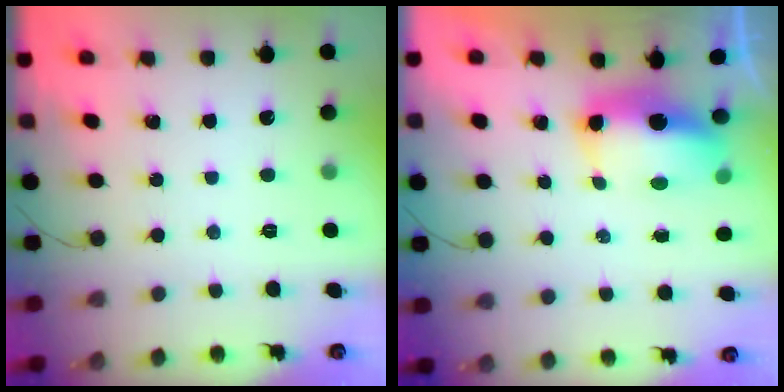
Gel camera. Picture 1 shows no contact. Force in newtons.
{"total": 8.5, "press": 8.3, "slide": 1.7}